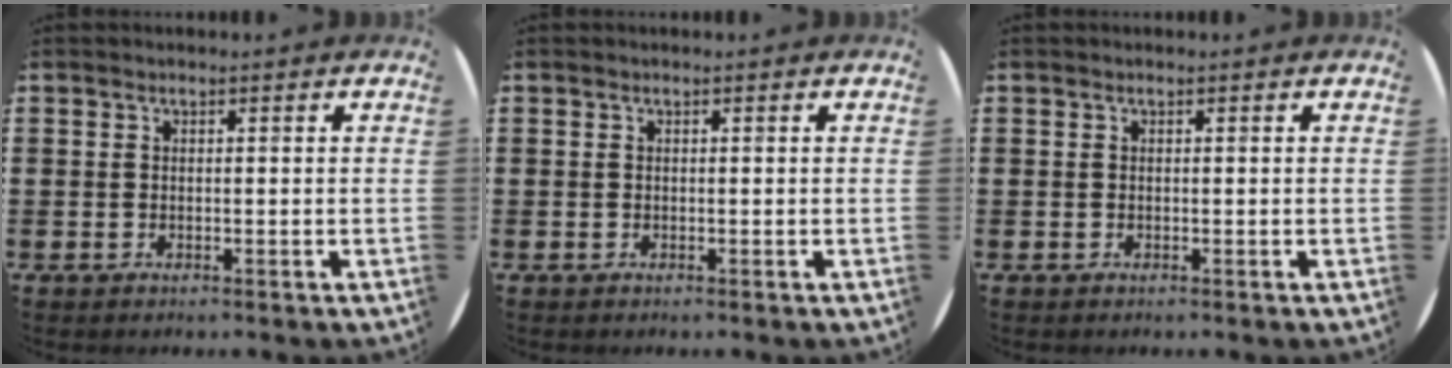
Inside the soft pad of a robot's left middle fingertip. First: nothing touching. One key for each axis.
{"total": 0.0}
{"total": 0.0}